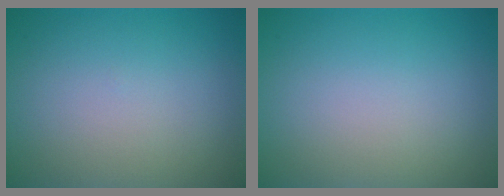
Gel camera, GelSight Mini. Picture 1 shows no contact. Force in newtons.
{"total": 0.0}